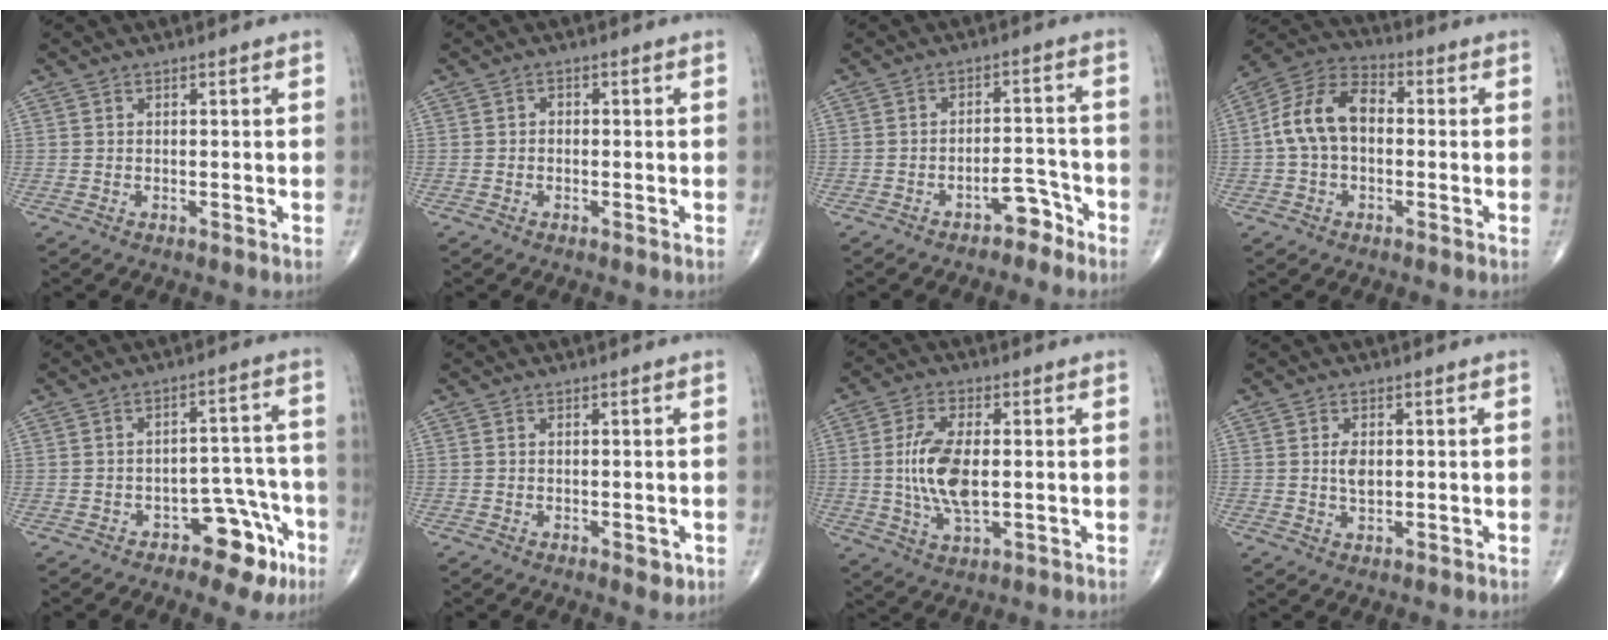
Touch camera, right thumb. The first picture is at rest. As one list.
[{"total": 1.0, "force": [-0.2, 0.8, 0.6], "torque": [0.002, 0.004, -0.008]}, {"total": 4.8, "force": [-3.5, 2.3, 2.4], "torque": [-0.017, 0.043, -0.053]}, {"total": 11.8, "force": [0.1, 7.8, 8.9], "torque": [-0.163, 0.035, -0.011]}, {"total": 9.5, "force": [-5.4, 5.0, 6.0], "torque": [-0.037, 0.051, -0.070]}, {"total": 2.1, "force": [-0.7, 1.0, 1.8], "torque": [-0.016, -0.002, -0.006]}, {"total": 11.0, "force": [0.0, 5.1, 9.8], "torque": [-0.199, -0.005, 0.001]}, {"total": 3.0, "force": [0.3, 1.7, 2.4], "torque": [-0.038, -0.003, 0.006]}]